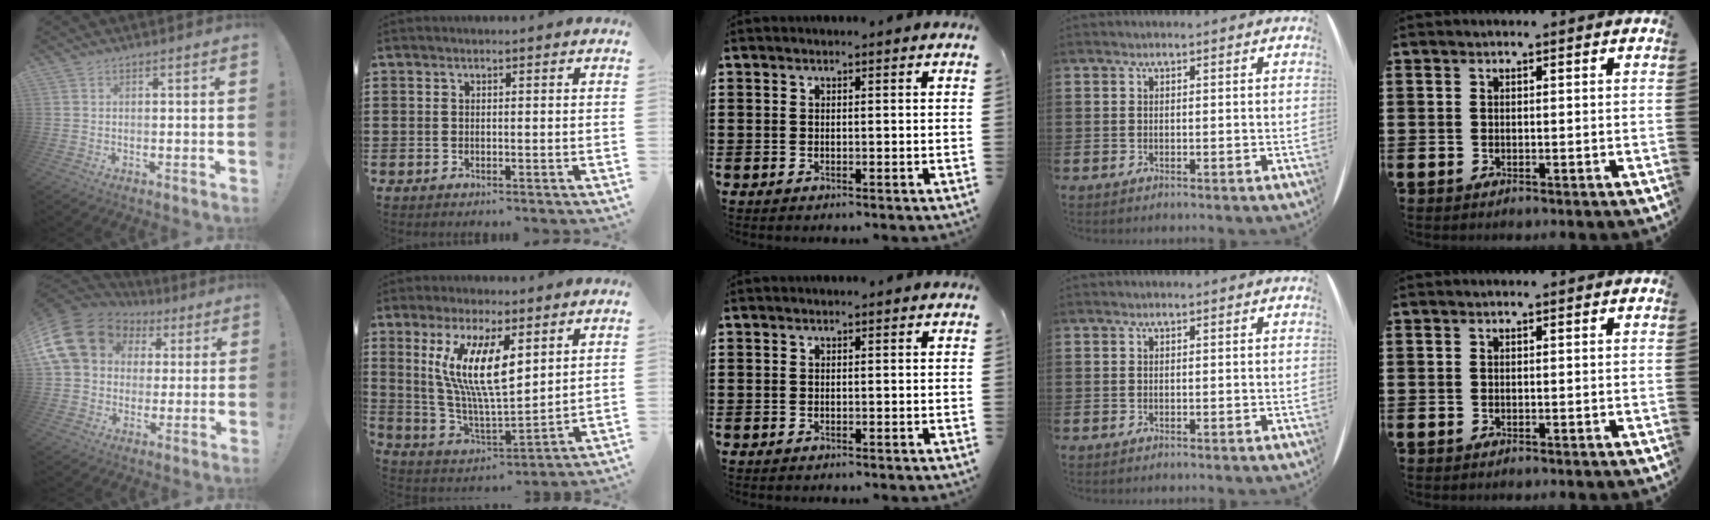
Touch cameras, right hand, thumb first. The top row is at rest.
{"thumb": {"total": 18.7, "force": [6.2, 14.6, 9.9], "torque": [-0.183, -0.022, 0.129]}, "index": {"total": 11.6, "force": [4.7, 3.1, 10.2], "torque": [-0.210, -0.011, 0.084]}}